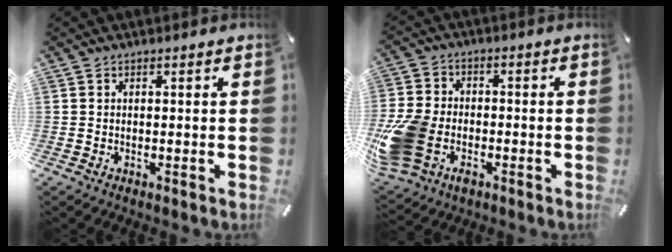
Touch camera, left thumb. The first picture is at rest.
{"total": 13.9, "force": [-4.9, 10.4, 7.8], "torque": [-0.156, 0.033, -0.082]}